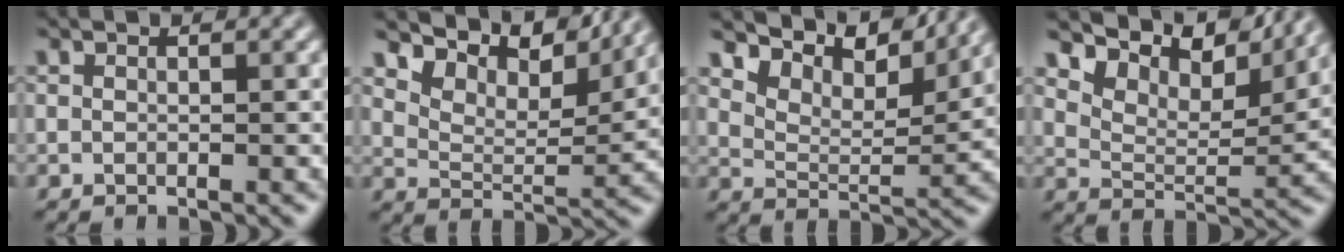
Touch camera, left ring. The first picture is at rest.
{"total": 8.7, "force": [7.6, 2.4, 3.5], "torque": [-0.072, 0.008, 0.115]}
{"total": 8.5, "force": [7.5, 2.1, 3.3], "torque": [-0.071, 0.008, 0.111]}
{"total": 9.0, "force": [7.3, 3.0, 4.3], "torque": [-0.081, 0.007, 0.117]}